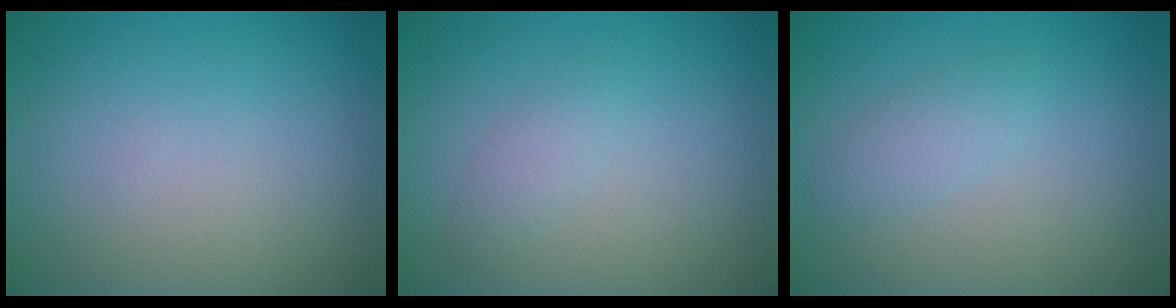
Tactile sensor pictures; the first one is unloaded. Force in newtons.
{"total": 1.2, "press": 1.2, "slide": 0.0}
{"total": 1.5, "press": 1.5, "slide": 0.0}